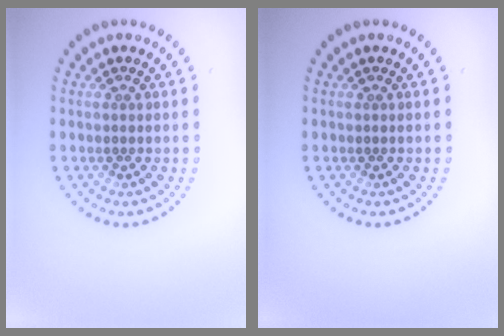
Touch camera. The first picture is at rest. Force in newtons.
{"total": 0.0}